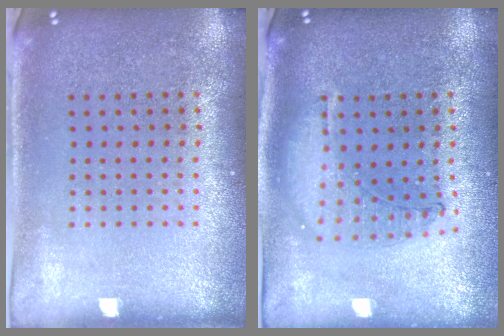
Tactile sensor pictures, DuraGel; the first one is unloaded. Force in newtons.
{"total": 1.1, "press": 1.0, "slide": 0.2}